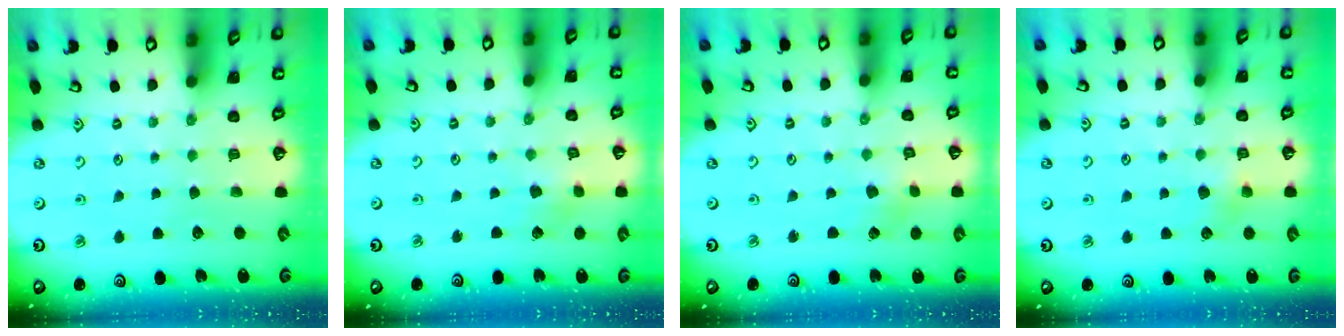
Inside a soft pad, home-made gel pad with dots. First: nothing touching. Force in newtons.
{"total": 3.0, "press": 3.0, "slide": 0.4}
{"total": 2.6, "press": 2.5, "slide": 0.5}
{"total": 4.6, "press": 4.6, "slide": 0.5}